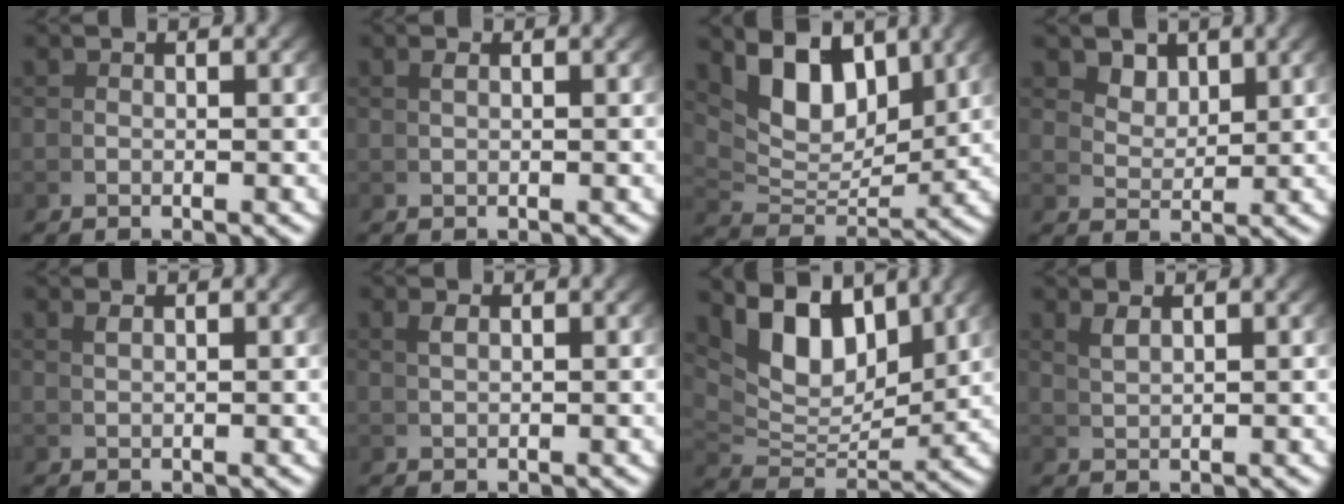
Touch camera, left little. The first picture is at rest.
{"total": 1.1, "force": [0.5, -0.9, 0.1], "torque": [0.000, 0.006, 0.012]}
{"total": 8.9, "force": [3.4, 5.4, 6.2], "torque": [-0.114, -0.011, 0.066]}
{"total": 2.8, "force": [2.2, 1.1, 1.3], "torque": [-0.025, -0.007, 0.049]}
{"total": 1.4, "force": [0.8, -1.2, 0.1], "torque": [0.006, 0.007, 0.021]}
{"total": 1.3, "force": [0.8, -1.0, 0.2], "torque": [0.001, 0.005, 0.021]}
{"total": 9.9, "force": [3.8, 6.1, 6.8], "torque": [-0.134, -0.011, 0.071]}
{"total": 1.7, "force": [1.3, -1.1, 0.3], "torque": [-0.004, 0.002, 0.035]}